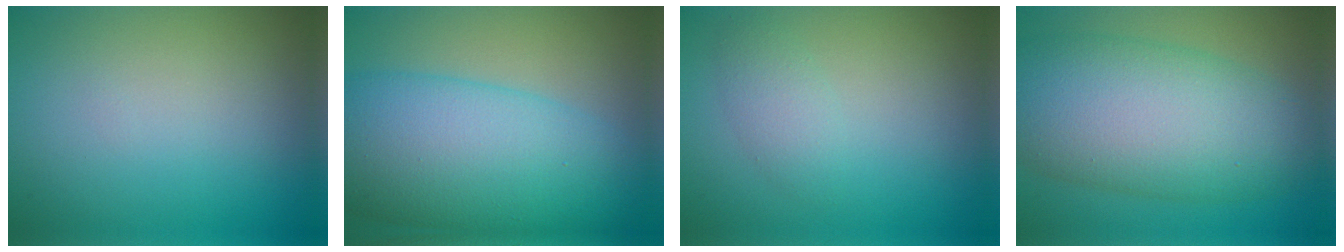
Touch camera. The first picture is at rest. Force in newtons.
{"total": 12.4, "press": 12.4, "slide": 0.0}
{"total": 1.8, "press": 1.8, "slide": 0.0}
{"total": 12.0, "press": 12.0, "slide": 0.4}